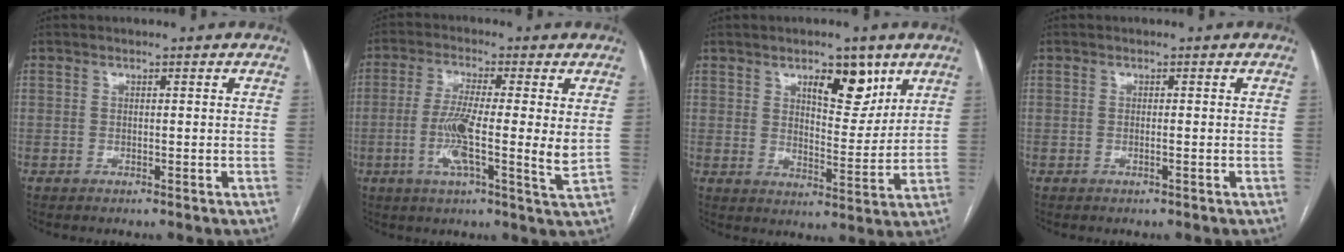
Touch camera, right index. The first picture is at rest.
{"total": 10.0, "force": [-0.6, 0.5, 10.0], "torque": [-0.182, -0.010, -0.025]}
{"total": 8.2, "force": [4.8, 3.2, 5.8], "torque": [-0.080, -0.004, 0.076]}
{"total": 0.5, "force": [-0.3, -0.1, 0.5], "torque": [-0.010, 0.001, -0.005]}